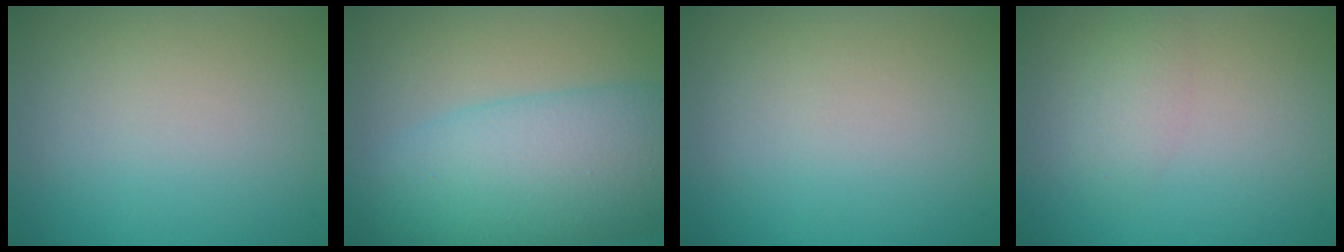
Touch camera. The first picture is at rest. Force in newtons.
{"total": 9.8, "press": 9.8, "slide": 0.2}
{"total": 0.0}
{"total": 1.6, "press": 1.6, "slide": 0.1}